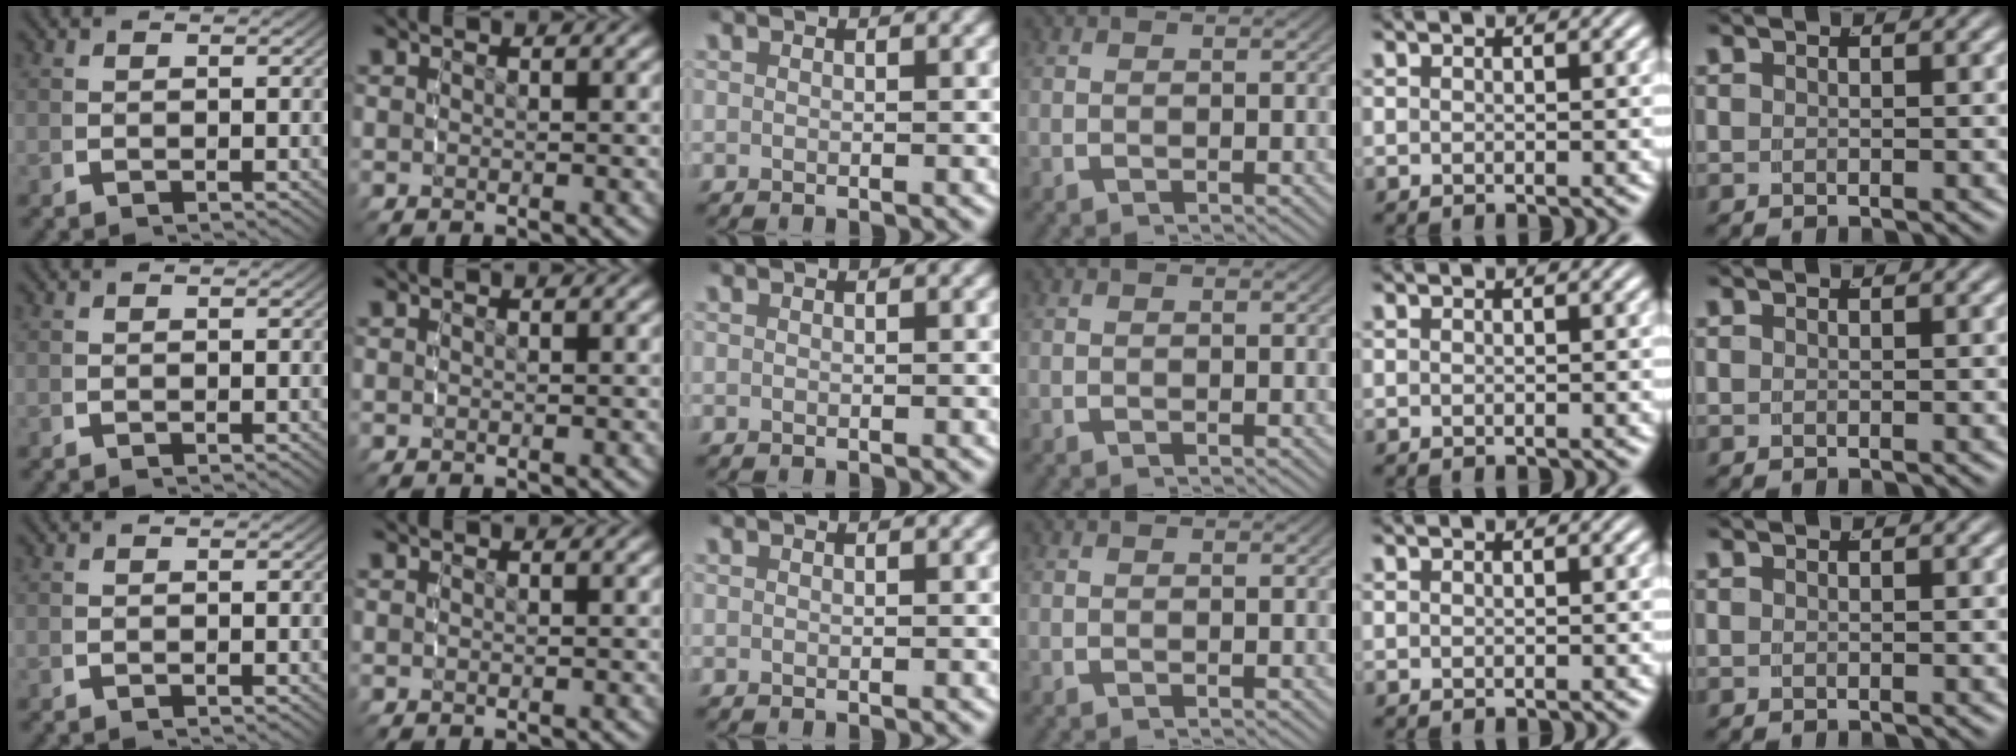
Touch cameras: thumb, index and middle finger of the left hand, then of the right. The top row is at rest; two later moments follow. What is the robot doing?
{"motion": "reach", "object": "glasses case"}